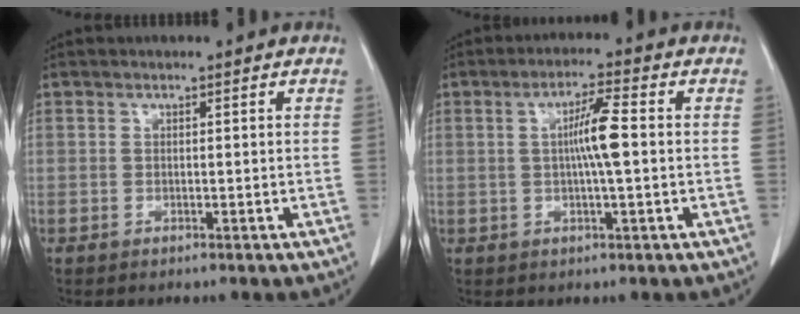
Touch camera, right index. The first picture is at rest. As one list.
[{"total": 5.7, "force": [0.3, 0.0, 5.7], "torque": [-0.098, 0.005, 0.006]}]